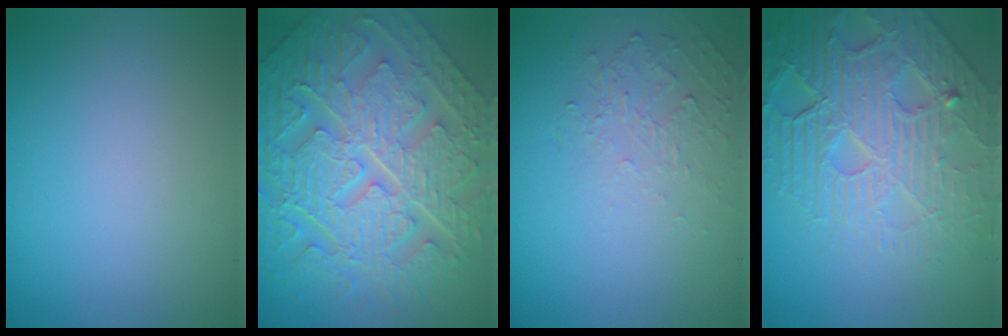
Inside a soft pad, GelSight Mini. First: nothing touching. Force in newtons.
{"total": 11.5, "press": 7.8, "slide": 8.5}
{"total": 1.9, "press": 0.5, "slide": 1.9}
{"total": 8.0, "press": 5.9, "slide": 5.4}